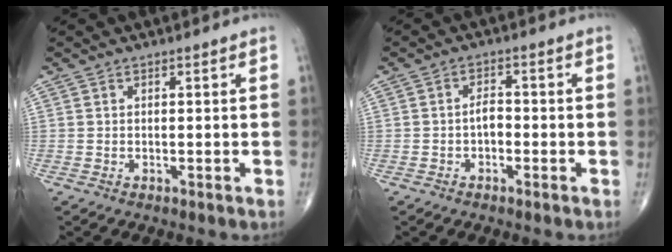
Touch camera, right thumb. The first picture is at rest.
{"total": 2.7, "force": [-0.8, 1.5, 2.1], "torque": [-0.026, 0.011, -0.018]}